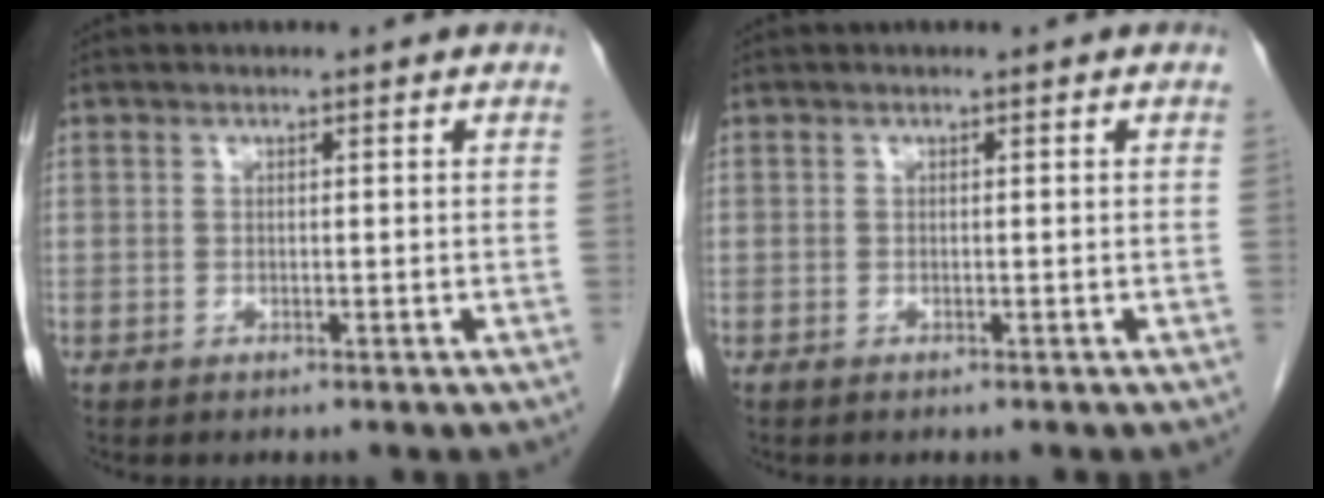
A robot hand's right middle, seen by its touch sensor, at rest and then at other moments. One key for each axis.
{"total": 0.0}